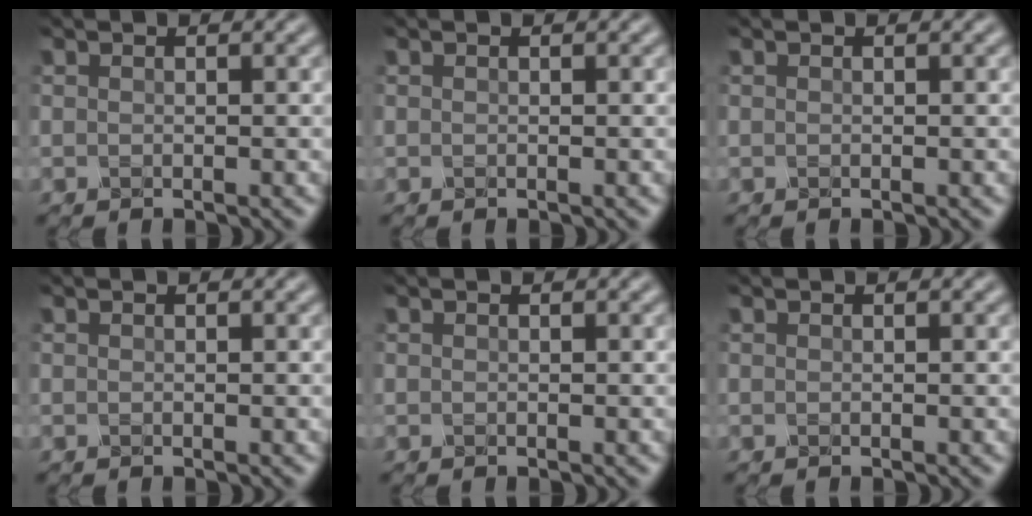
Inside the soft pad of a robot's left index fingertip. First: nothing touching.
{"total": 0.0}
{"total": 0.0}
{"total": 0.0}
{"total": 0.0}
{"total": 0.0}